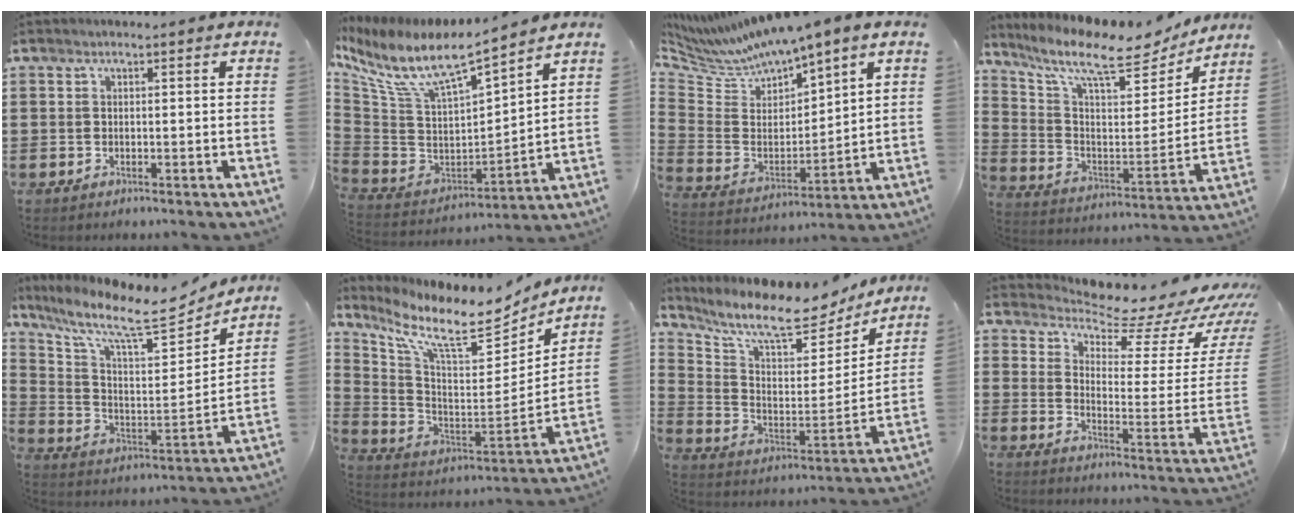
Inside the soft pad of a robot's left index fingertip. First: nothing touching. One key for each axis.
{"total": 9.5, "fx": 7.0, "fy": 2.2, "fz": 6.0, "tx": -0.146, "ty": -0.052, "tz": 0.118}
{"total": 5.8, "fx": 5.6, "fy": 0.9, "fz": 1.0, "tx": -0.058, "ty": -0.046, "tz": 0.092}
{"total": 10.8, "fx": 8.4, "fy": 3.0, "fz": 6.0, "tx": -0.139, "ty": -0.051, "tz": 0.138}
{"total": 10.4, "fx": 8.4, "fy": 1.9, "fz": 6.0, "tx": -0.142, "ty": -0.052, "tz": 0.135}
{"total": 11.2, "fx": 9.0, "fy": 2.3, "fz": 6.2, "tx": -0.142, "ty": -0.064, "tz": 0.148}
{"total": 10.3, "fx": 8.6, "fy": 2.7, "fz": 5.0, "tx": -0.120, "ty": -0.059, "tz": 0.142}
{"total": 6.7, "fx": 6.3, "fy": 1.2, "fz": 2.1, "tx": -0.051, "ty": -0.059, "tz": 0.104}